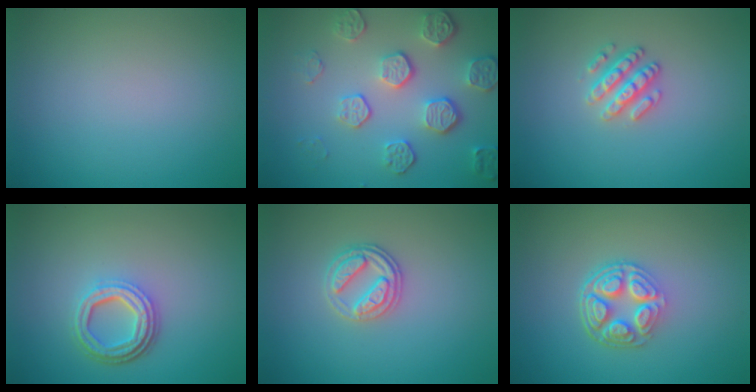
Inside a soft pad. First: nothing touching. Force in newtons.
{"total": 5.4, "press": 4.1, "slide": 3.5}
{"total": 2.6, "press": 2.5, "slide": 0.4}
{"total": 4.2, "press": 3.2, "slide": 2.7}
{"total": 2.7, "press": 2.6, "slide": 0.8}
{"total": 5.3, "press": 3.9, "slide": 3.6}